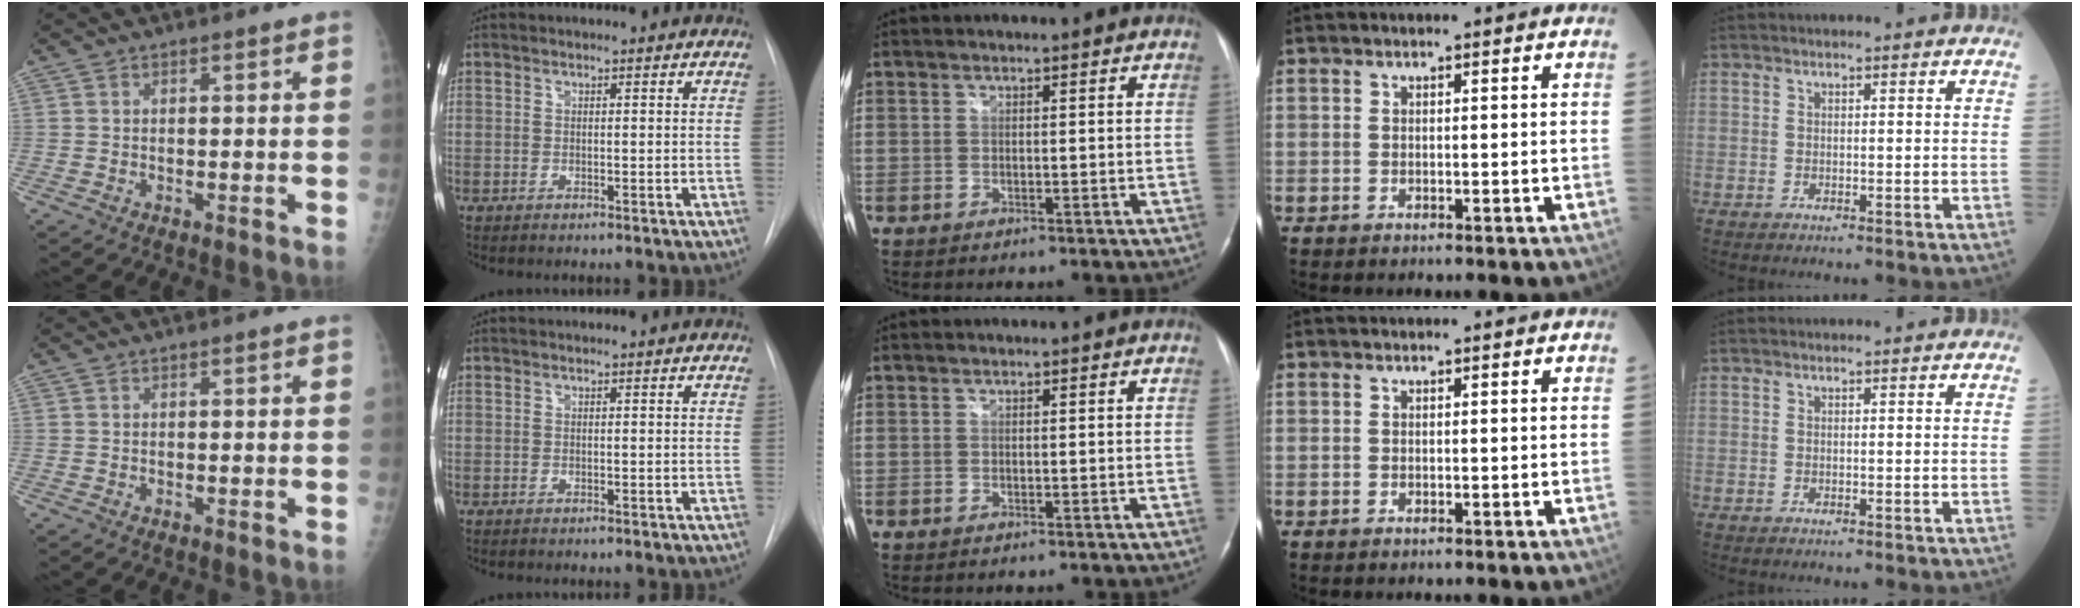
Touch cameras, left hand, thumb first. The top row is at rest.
{}